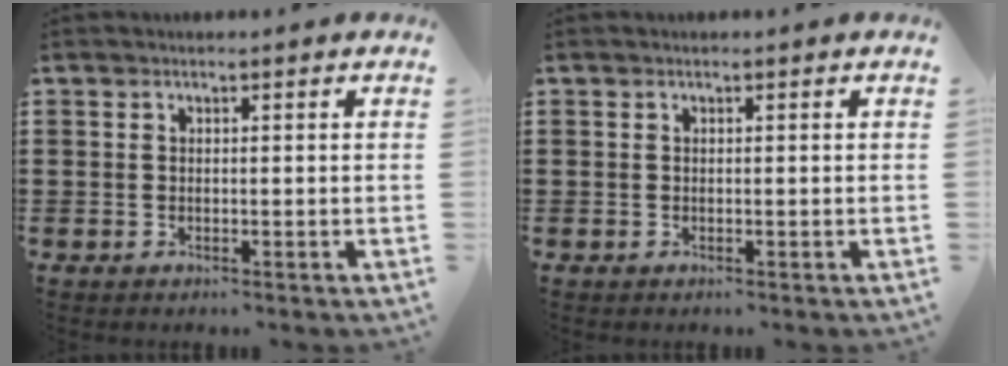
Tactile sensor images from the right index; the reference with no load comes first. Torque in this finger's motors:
{"motor_torque": [-0.12, 0.44, 0.00, 0.00]}